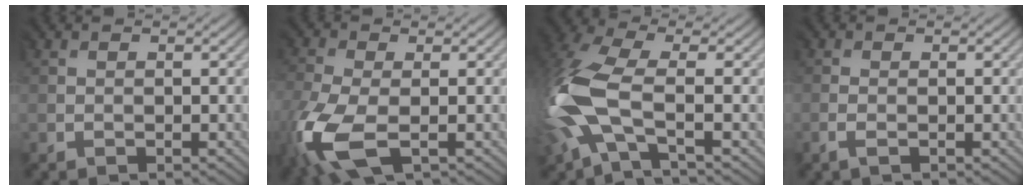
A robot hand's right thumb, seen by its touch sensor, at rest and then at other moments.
{"total": 9.5, "force": [-3.8, 5.0, 7.2], "torque": [-0.220, -0.028, -0.073]}
{"total": 10.7, "force": [-1.8, 5.0, 9.3], "torque": [-0.254, 0.002, -0.047]}
{"total": 0.9, "force": [-0.7, -0.1, 0.6], "torque": [-0.015, 0.001, -0.014]}